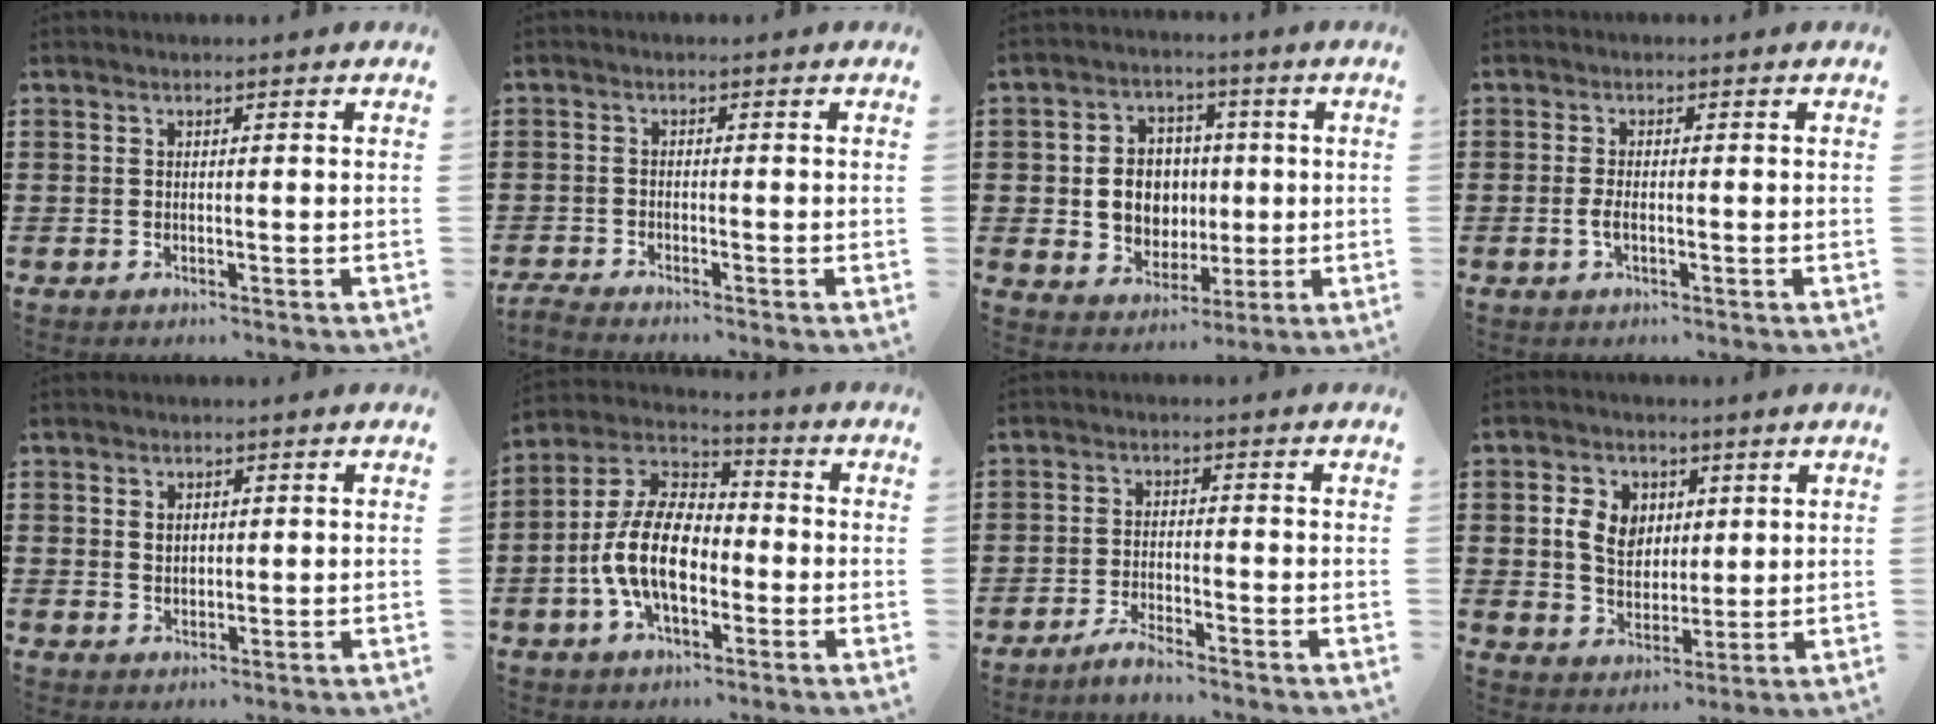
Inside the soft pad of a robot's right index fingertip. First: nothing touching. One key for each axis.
{"total": 1.7, "fx": -1.7, "fy": -0.2, "fz": -0.1, "tx": 0.001, "ty": 0.002, "tz": -0.036}
{"total": 7.1, "fx": 0.3, "fy": 6.5, "fz": 2.8, "tx": -0.063, "ty": 0.012, "tz": 0.007}
{"total": 1.9, "fx": -0.5, "fy": 0.6, "fz": 1.8, "tx": -0.040, "ty": -0.003, "tz": -0.012}
{"total": 1.4, "fx": 0.6, "fy": 1.1, "fz": 0.7, "tx": -0.015, "ty": 0.006, "tz": 0.011}
{"total": 11.7, "fx": -2.8, "fy": 6.2, "fz": 9.5, "tx": -0.226, "ty": 0.002, "tz": -0.058}
{"total": 2.9, "fx": -2.8, "fy": 0.0, "fz": 0.8, "tx": -0.014, "ty": 0.007, "tz": -0.055}
{"total": 6.4, "fx": 1.6, "fy": 5.2, "fz": 3.4, "tx": -0.085, "ty": 0.011, "tz": 0.022}